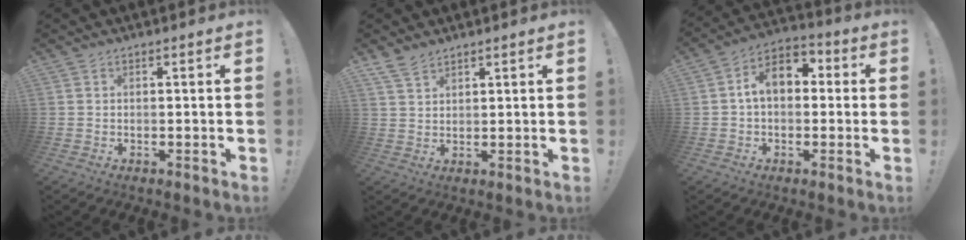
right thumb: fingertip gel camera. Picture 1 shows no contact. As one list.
[{"total": 4.4, "force": [3.6, 1.7, 1.9], "torque": [-0.045, -0.015, 0.071]}, {"total": 9.6, "force": [1.6, 6.4, 7.0], "torque": [-0.114, 0.013, 0.033]}]